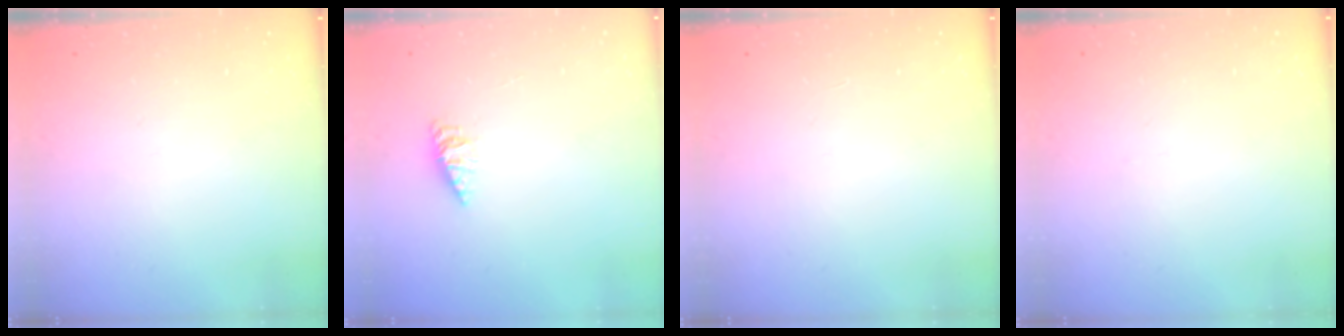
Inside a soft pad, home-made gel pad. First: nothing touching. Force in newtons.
{"total": 2.9, "press": 2.9, "slide": 0.3}
{"total": 0.0}
{"total": 0.0}